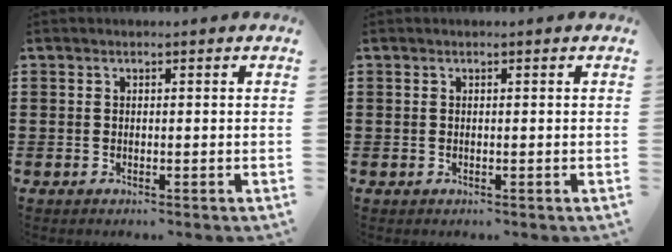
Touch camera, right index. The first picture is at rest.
{"total": 0.0}